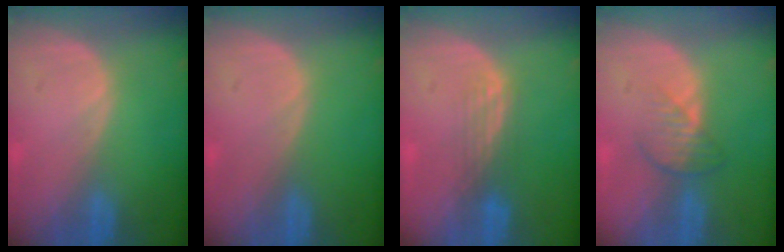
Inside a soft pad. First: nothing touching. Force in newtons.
{"total": 0.0}
{"total": 3.0, "press": 2.5, "slide": 1.6}
{"total": 3.7, "press": 3.3, "slide": 1.8}